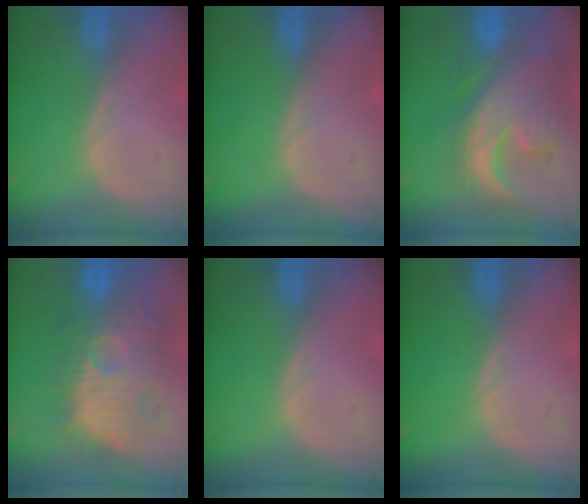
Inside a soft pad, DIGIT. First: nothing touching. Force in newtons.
{"total": 0.0}
{"total": 13.4, "press": 11.4, "slide": 7.0}
{"total": 12.6, "press": 12.1, "slide": 3.6}
{"total": 0.0}
{"total": 0.0}